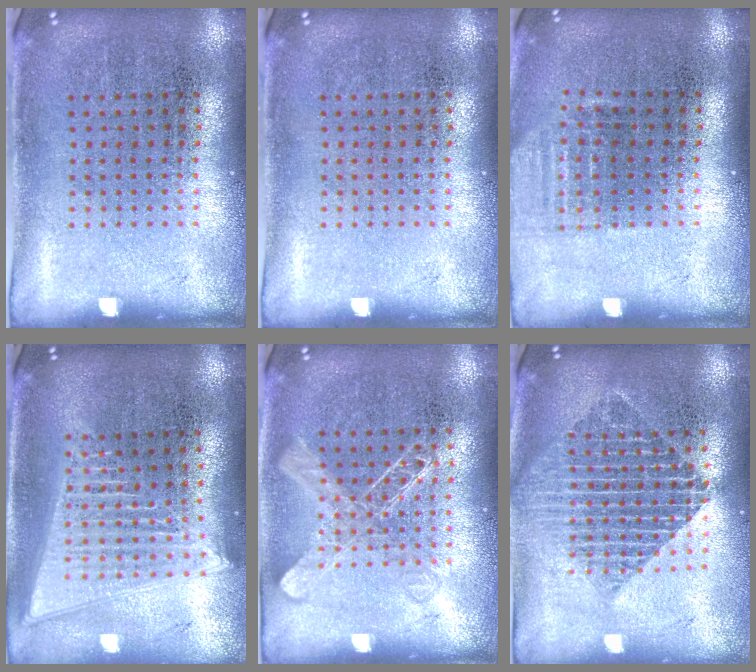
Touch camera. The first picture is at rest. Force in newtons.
{"total": 0.0}
{"total": 1.0, "press": 0.9, "slide": 0.4}
{"total": 2.0, "press": 1.8, "slide": 0.9}
{"total": 2.0, "press": 1.9, "slide": 0.3}
{"total": 2.0, "press": 1.6, "slide": 1.2}